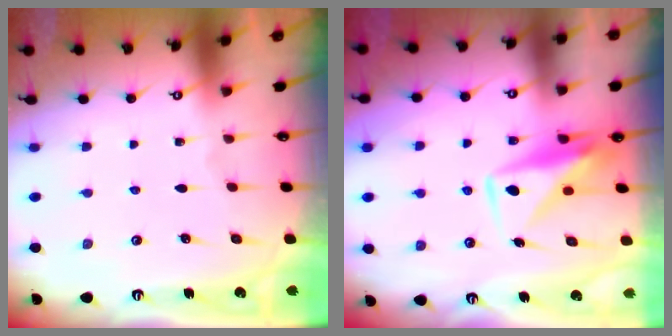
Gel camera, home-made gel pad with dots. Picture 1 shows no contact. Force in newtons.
{"total": 9.3, "press": 9.3, "slide": 0.6}